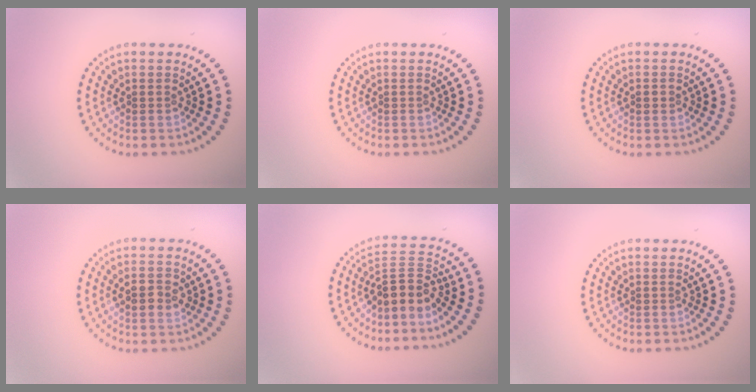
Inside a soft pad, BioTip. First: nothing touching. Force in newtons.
{"total": 0.0}
{"total": 1.0, "press": 0.9, "slide": 0.1}
{"total": 2.3, "press": 2.3, "slide": 0.2}
{"total": 3.4, "press": 2.7, "slide": 2.0}
{"total": 0.0}